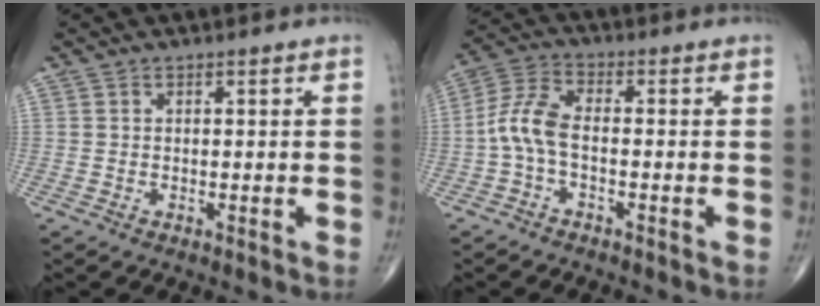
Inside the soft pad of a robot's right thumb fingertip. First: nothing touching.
{"total": 6.8, "force": [-1.5, 3.1, 5.8], "torque": [-0.132, 0.023, -0.040]}